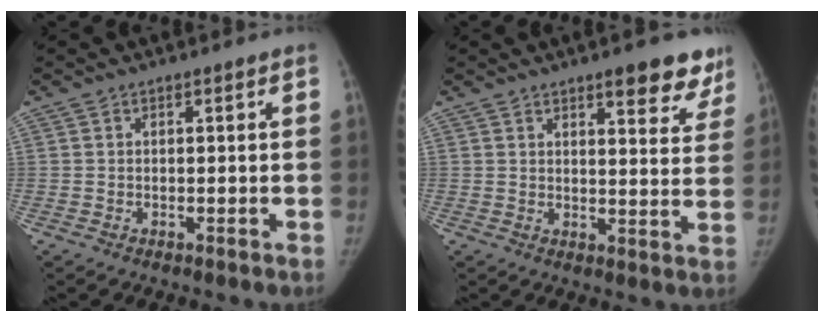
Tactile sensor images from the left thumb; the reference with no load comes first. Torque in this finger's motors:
{"motor_torque": [0.96, 0.25, 0.69, -0.75, 0.14]}